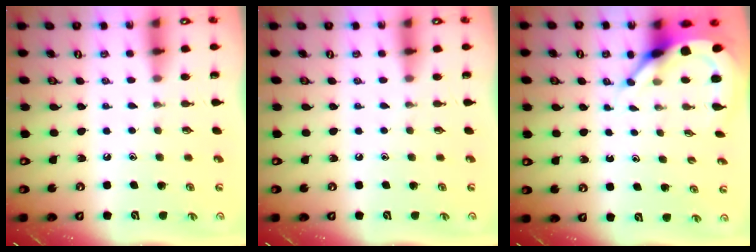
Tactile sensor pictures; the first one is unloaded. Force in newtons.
{"total": 0.0}
{"total": 7.0, "press": 6.9, "slide": 1.0}